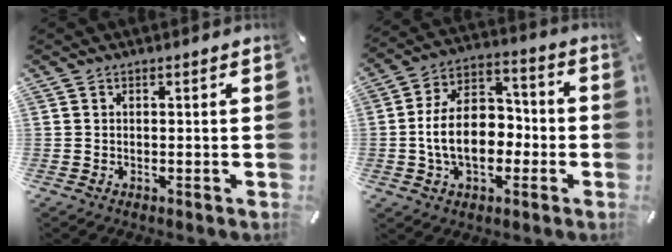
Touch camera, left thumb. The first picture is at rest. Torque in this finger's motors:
{"motor_torque": [2.42, 2.59, 1.49, 0.31, 0.34]}